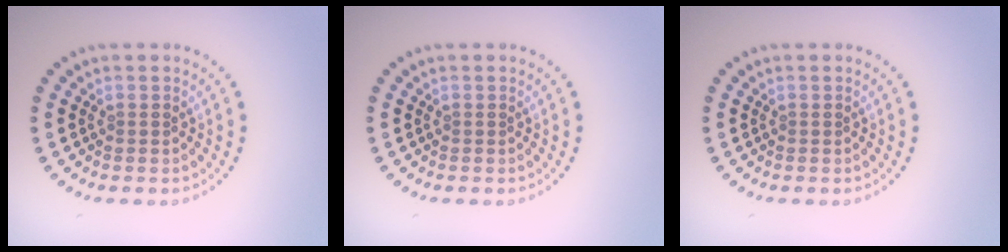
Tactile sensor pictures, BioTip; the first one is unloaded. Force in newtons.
{"total": 0.0}
{"total": 0.0}